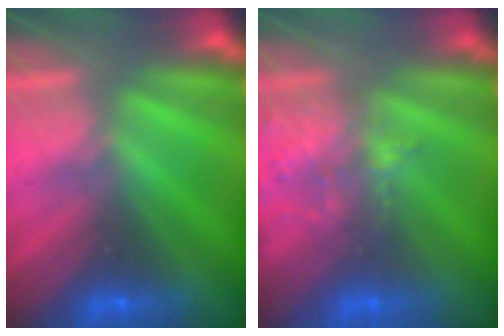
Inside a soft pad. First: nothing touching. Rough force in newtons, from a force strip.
{"total": 2.0}